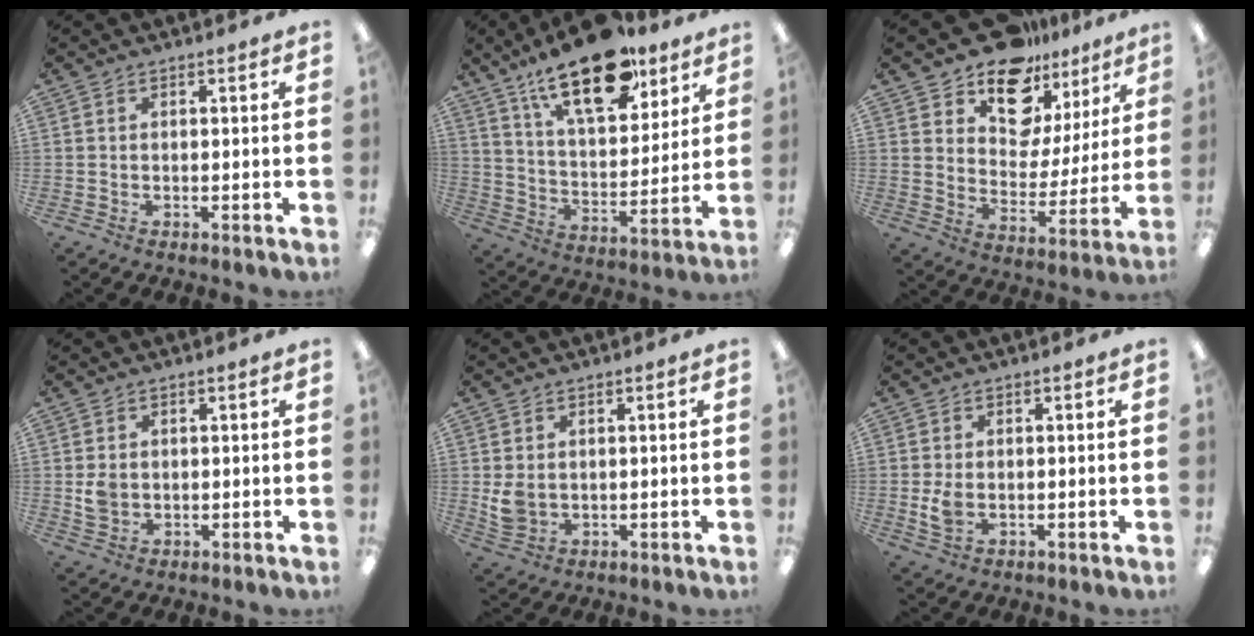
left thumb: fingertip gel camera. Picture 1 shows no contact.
{"total": 21.3, "force": [14.7, 9.1, 12.5], "torque": [-0.202, -0.077, 0.251]}
{"total": 14.5, "force": [11.8, 7.3, 4.1], "torque": [-0.079, -0.093, 0.216]}
{"total": 3.5, "force": [0.5, 2.9, 1.9], "torque": [-0.020, -0.002, 0.007]}
{"total": 4.4, "force": [1.0, 3.3, 2.7], "torque": [-0.049, -0.002, 0.021]}
{"total": 4.0, "force": [-0.1, 2.5, 3.0], "torque": [-0.067, -0.005, -0.007]}